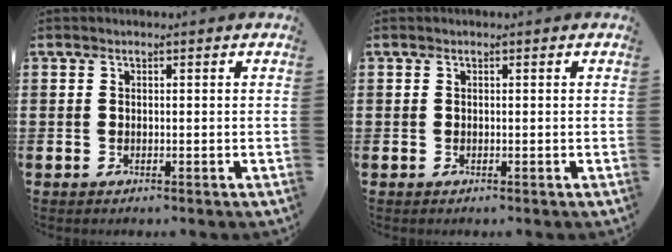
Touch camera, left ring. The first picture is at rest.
{"total": 0.0}